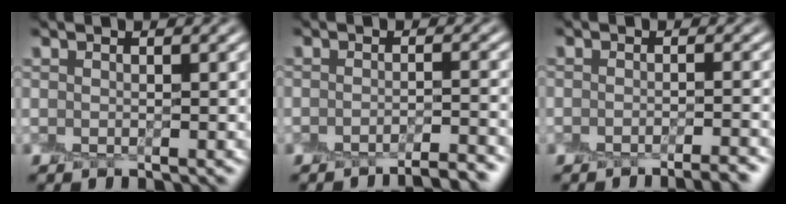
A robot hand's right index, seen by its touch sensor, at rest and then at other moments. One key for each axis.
{"total": 4.0, "fx": -3.8, "fy": 0.5, "fz": 1.3, "tx": -0.018, "ty": -0.002, "tz": -0.047}
{"total": 3.2, "fx": -3.0, "fy": 0.5, "fz": 1.0, "tx": -0.008, "ty": 0.003, "tz": -0.038}